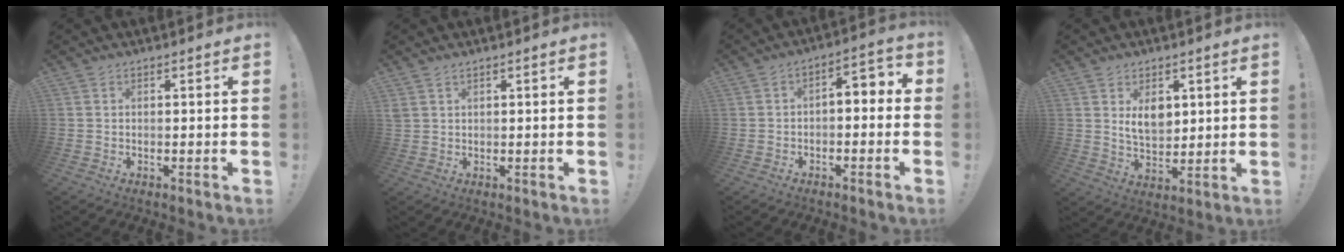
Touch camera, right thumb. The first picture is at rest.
{"total": 2.0, "force": [1.3, 1.2, 0.8], "torque": [-0.018, 0.000, 0.026]}
{"total": 4.4, "force": [-2.1, 2.6, 2.9], "torque": [-0.029, 0.010, -0.041]}
{"total": 7.8, "force": [3.5, 5.5, 4.3], "torque": [-0.061, -0.019, 0.067]}